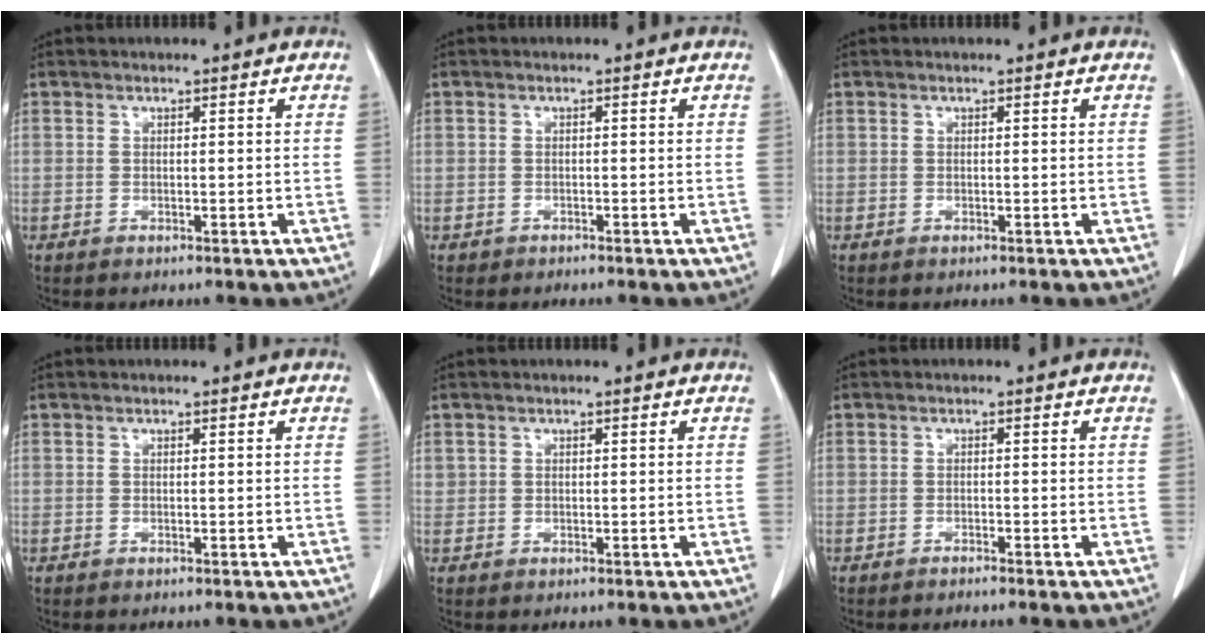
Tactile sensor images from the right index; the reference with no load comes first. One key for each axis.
{"total": 0.7, "fx": -0.5, "fy": 0.5, "fz": -0.1, "tx": -0.009, "ty": 0.002, "tz": -0.011}
{"total": 0.0}
{"total": 0.0}
{"total": 0.8, "fx": 0.4, "fy": 0.7, "fz": 0.1, "tx": 0.008, "ty": 0.004, "tz": 0.003}
{"total": 1.6, "fx": -1.4, "fy": -0.3, "fz": 0.7, "tx": -0.009, "ty": 0.002, "tz": -0.020}